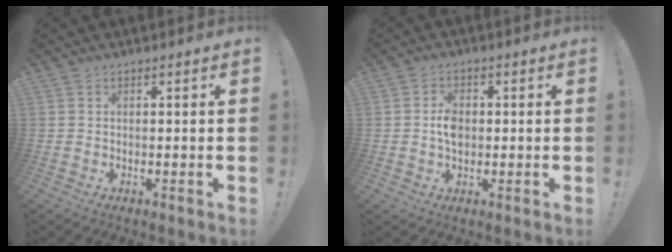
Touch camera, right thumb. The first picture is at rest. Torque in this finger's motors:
{"motor_torque": [0.86, 1.00, 0.70, -0.26, -0.02]}